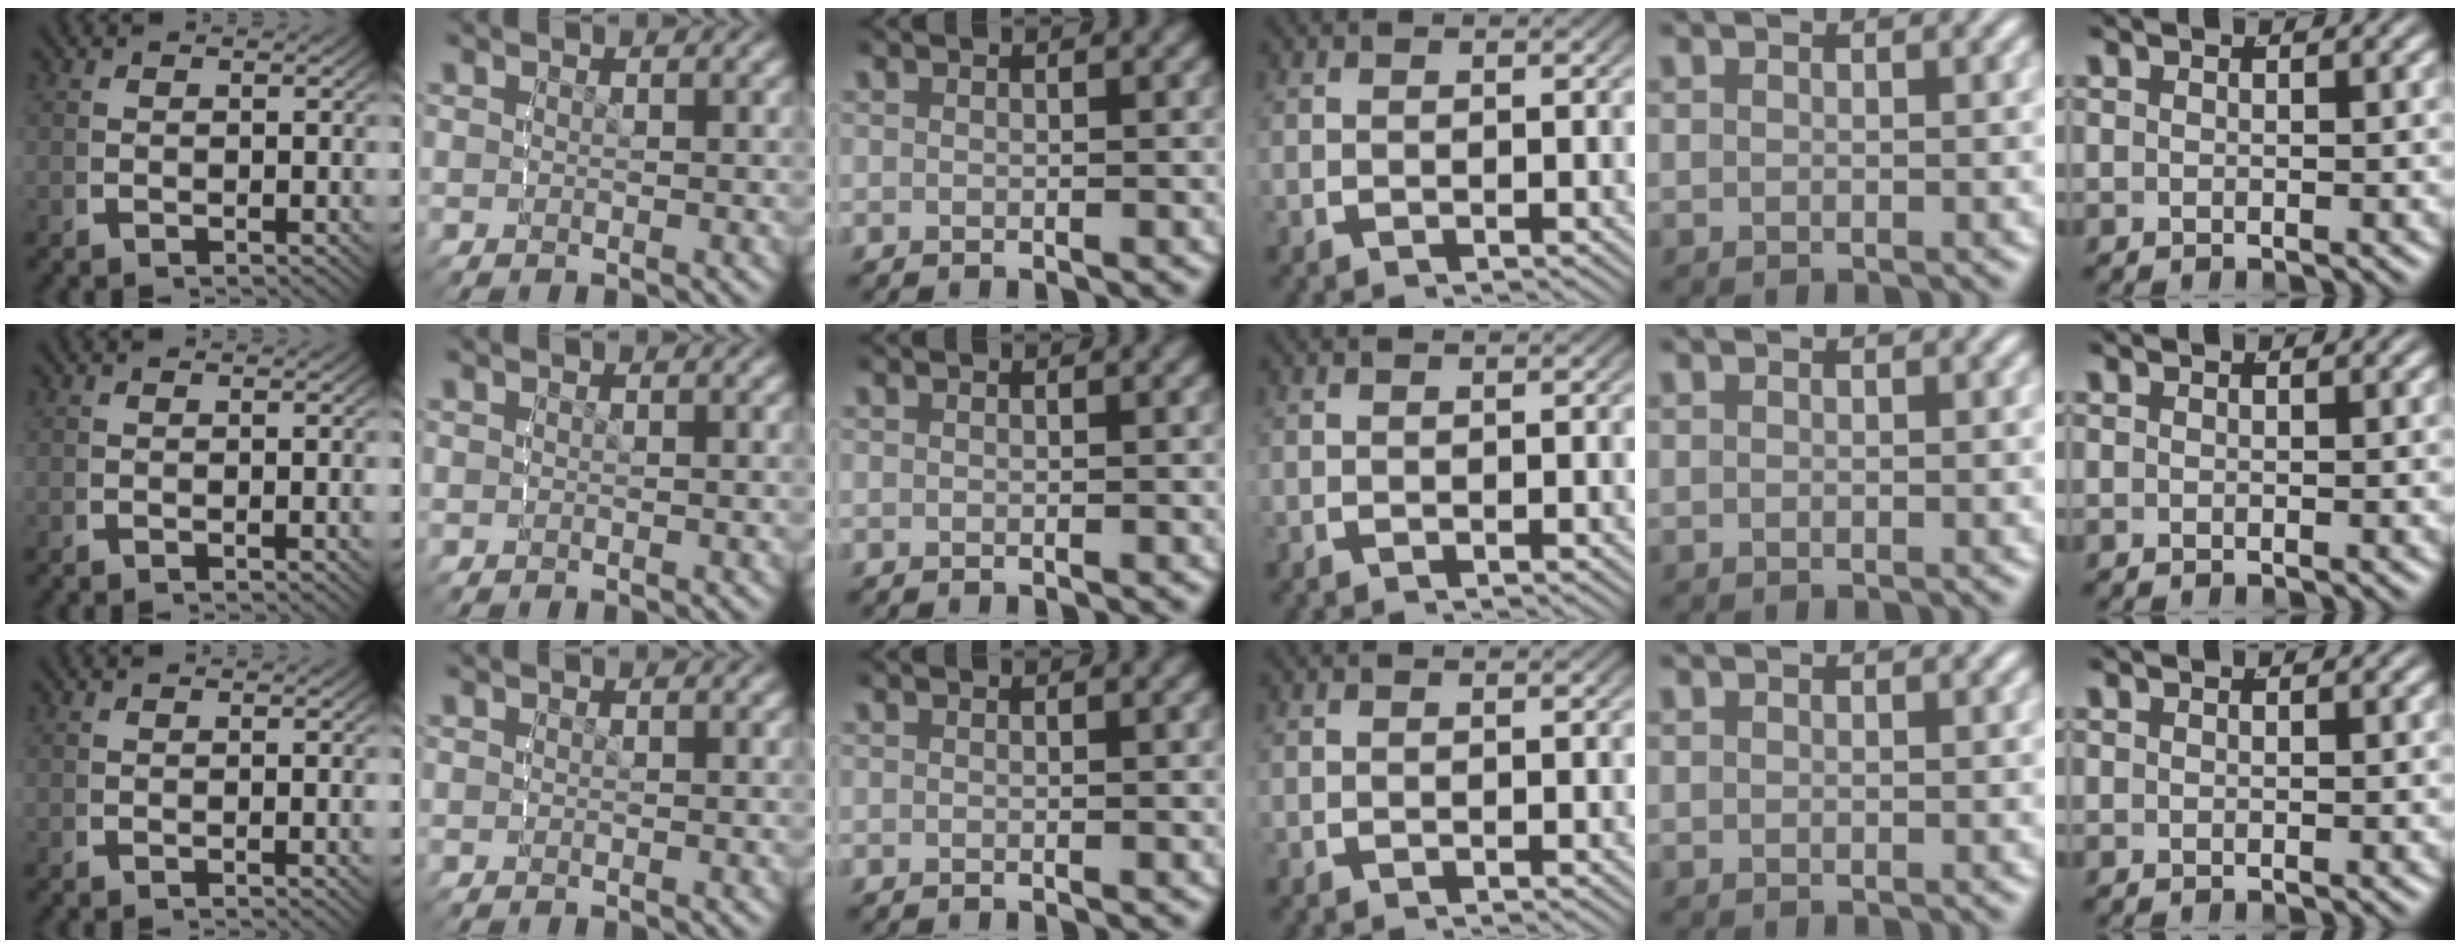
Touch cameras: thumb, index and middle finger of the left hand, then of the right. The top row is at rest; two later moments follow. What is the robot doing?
{"motion": "lift_and_place", "object": "bottle"}